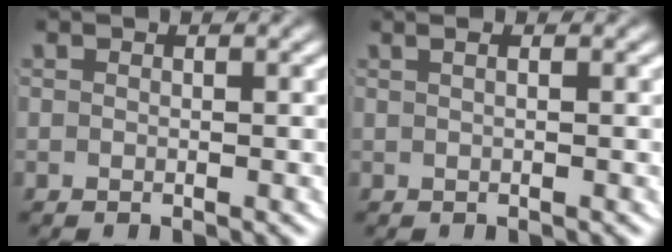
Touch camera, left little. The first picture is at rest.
{"total": 1.9, "force": [0.9, 0.5, 1.6], "torque": [-0.008, 0.016, 0.009]}